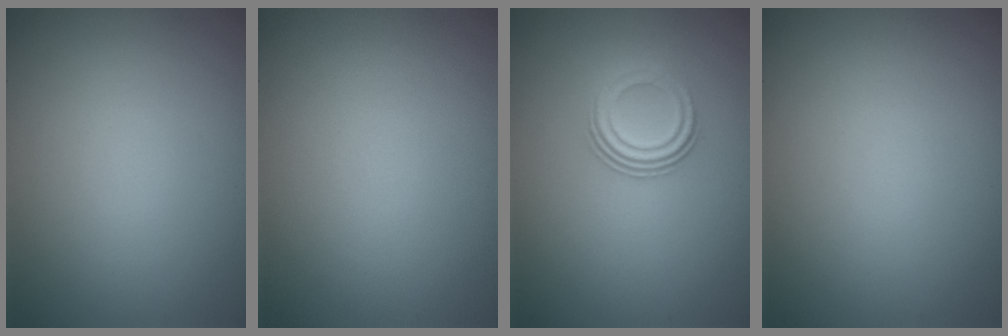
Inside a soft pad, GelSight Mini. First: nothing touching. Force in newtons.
{"total": 0.0}
{"total": 3.1, "press": 2.1, "slide": 2.4}
{"total": 0.0}